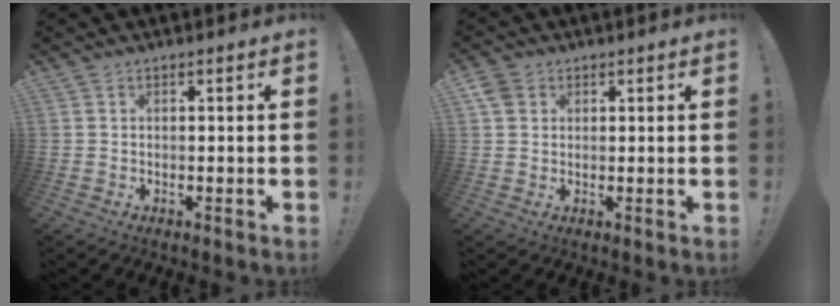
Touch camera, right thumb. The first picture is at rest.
{"total": 3.8, "force": [1.7, 3.1, 1.5], "torque": [-0.025, 0.000, 0.034]}